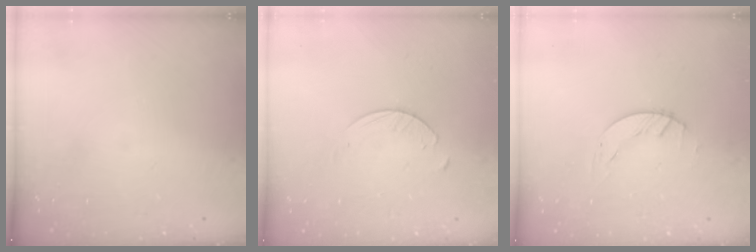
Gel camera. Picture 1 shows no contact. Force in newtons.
{"total": 4.3, "press": 4.3, "slide": 0.5}
{"total": 1.5, "press": 1.4, "slide": 0.1}